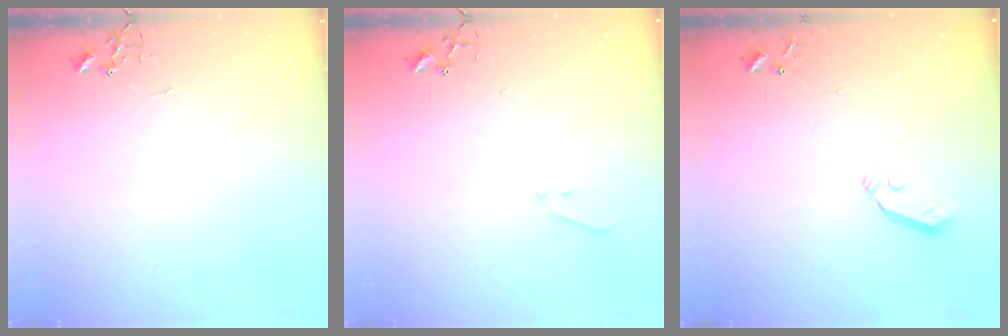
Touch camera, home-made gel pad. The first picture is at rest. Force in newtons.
{"total": 5.7, "press": 5.7, "slide": 0.7}
{"total": 5.8, "press": 5.8, "slide": 0.5}